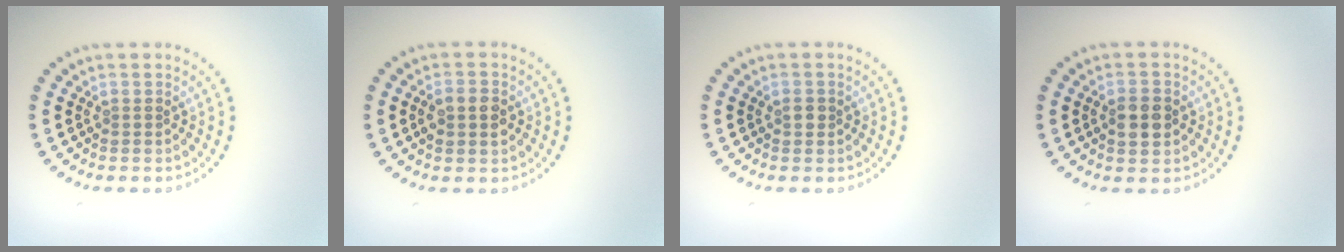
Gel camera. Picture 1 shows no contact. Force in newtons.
{"total": 2.3, "press": 2.3, "slide": 0.0}
{"total": 1.0, "press": 0.9, "slide": 0.2}
{"total": 3.2, "press": 3.2, "slide": 0.3}